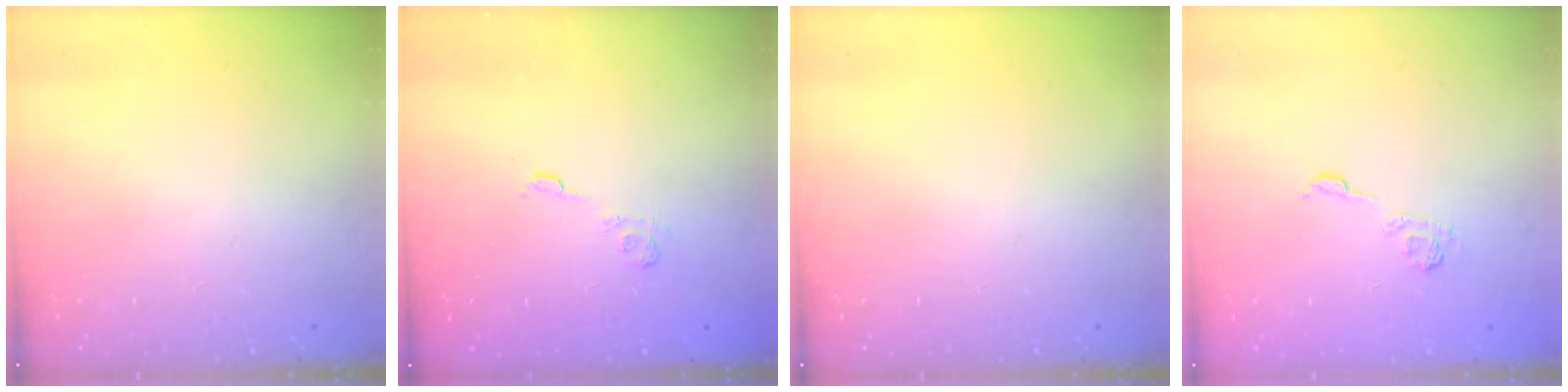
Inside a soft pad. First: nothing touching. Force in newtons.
{"total": 2.9, "press": 2.5, "slide": 1.6}
{"total": 0.0}
{"total": 5.7, "press": 5.5, "slide": 1.4}